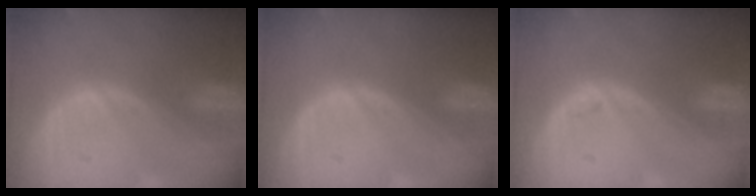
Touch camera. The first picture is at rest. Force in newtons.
{"total": 0.0}
{"total": 0.6, "press": 0.6, "slide": 0.2}